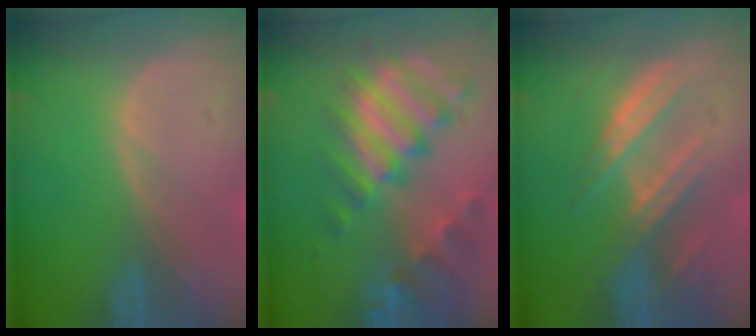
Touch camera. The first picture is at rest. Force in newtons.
{"total": 11.6, "press": 10.0, "slide": 6.0}
{"total": 7.5, "press": 7.2, "slide": 2.0}